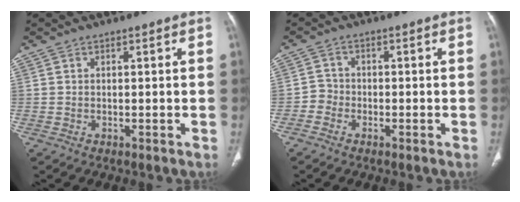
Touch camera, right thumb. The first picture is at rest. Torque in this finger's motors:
{"motor_torque": [0.04, -0.05, 0.10, -0.64, -0.06]}